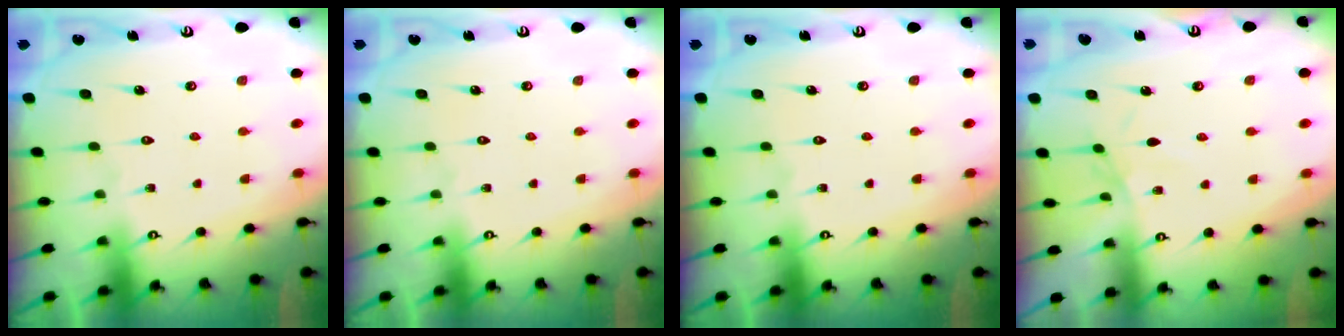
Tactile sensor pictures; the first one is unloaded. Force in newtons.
{"total": 0.0}
{"total": 0.0}
{"total": 2.2, "press": 2.1, "slide": 0.5}